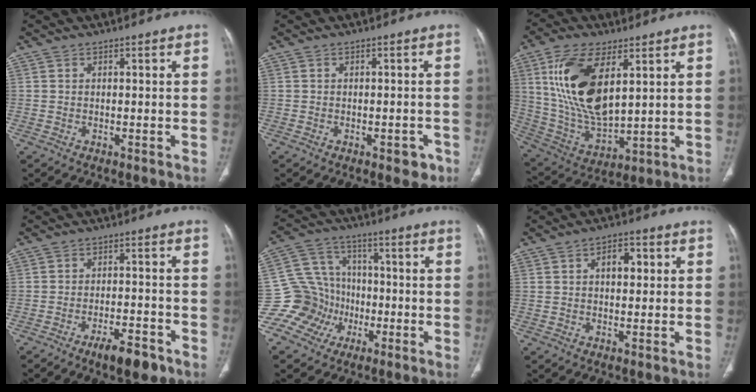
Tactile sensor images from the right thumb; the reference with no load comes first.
{"total": 2.8, "force": [-1.6, 1.5, 1.8], "torque": [-0.006, 0.007, -0.016]}
{"total": 18.5, "force": [6.2, 8.9, 15.0], "torque": [-0.282, -0.024, 0.130]}
{"total": 7.0, "force": [-4.7, 2.2, 4.8], "torque": [-0.070, 0.022, -0.069]}
{"total": 13.0, "force": [-4.4, 11.7, 3.6], "torque": [-0.032, 0.052, -0.076]}
{"total": 5.1, "force": [1.4, 3.0, 3.9], "torque": [-0.040, 0.008, 0.019]}